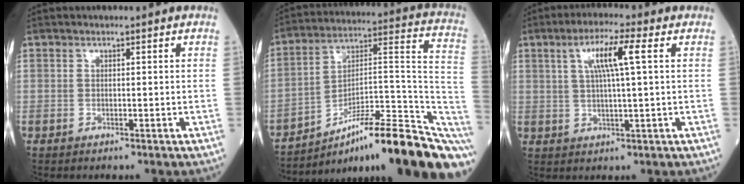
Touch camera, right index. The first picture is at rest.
{"total": 24.7, "force": [-18.2, 2.8, 16.5], "torque": [-0.151, 0.036, -0.269]}
{"total": 6.8, "force": [2.3, 0.0, 6.4], "torque": [-0.122, 0.009, 0.043]}